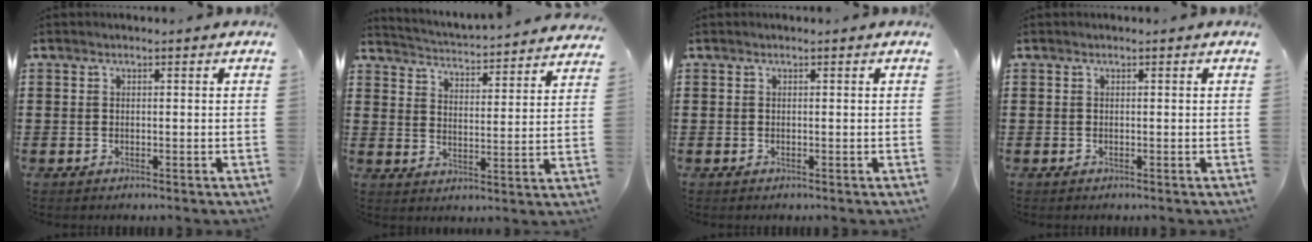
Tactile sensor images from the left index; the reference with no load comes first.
{"total": 3.5, "force": [3.4, -0.8, 0.0], "torque": [-0.023, -0.038, 0.051]}
{"total": 0.0}
{"total": 0.0}